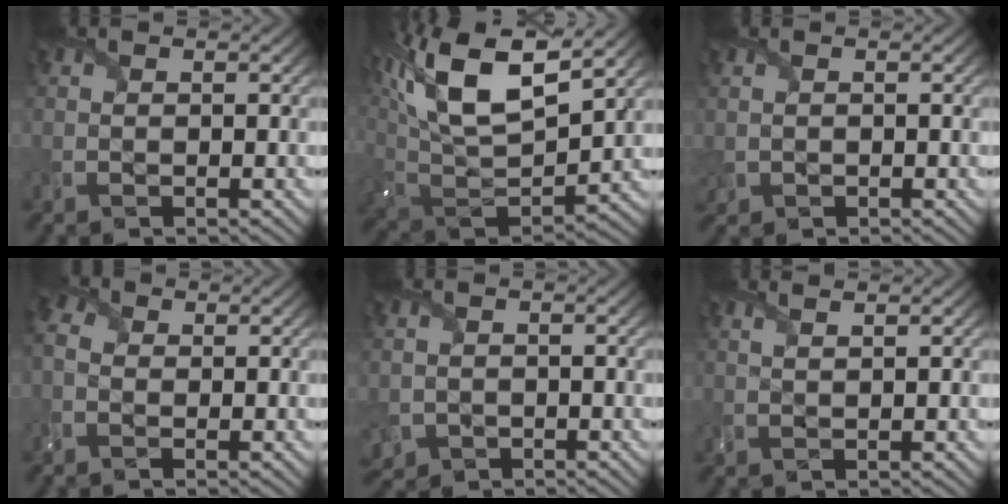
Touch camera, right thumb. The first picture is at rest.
{"total": 17.6, "force": [9.2, 7.5, 13.1], "torque": [-0.310, 0.037, 0.158]}
{"total": 1.1, "force": [0.1, 1.0, 0.4], "torque": [-0.017, -0.005, 0.004]}
{"total": 2.9, "force": [-0.6, 2.4, 1.7], "torque": [-0.051, -0.001, -0.021]}
{"total": 2.4, "force": [-0.8, 2.2, 0.6], "torque": [-0.027, -0.020, -0.018]}
{"total": 2.0, "force": [1.4, 0.5, 1.3], "torque": [-0.020, 0.004, 0.014]}